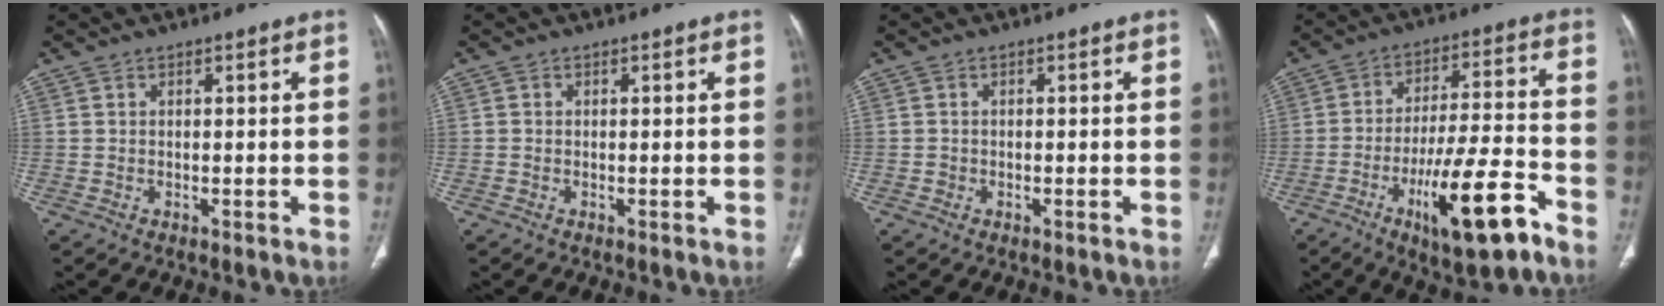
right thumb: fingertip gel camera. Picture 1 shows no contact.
{"total": 0.0}
{"total": 0.6, "force": [-0.3, 0.4, 0.2], "torque": [-0.003, 0.002, -0.007]}
{"total": 16.3, "force": [-8.7, 3.9, 13.3], "torque": [-0.223, 0.045, -0.134]}